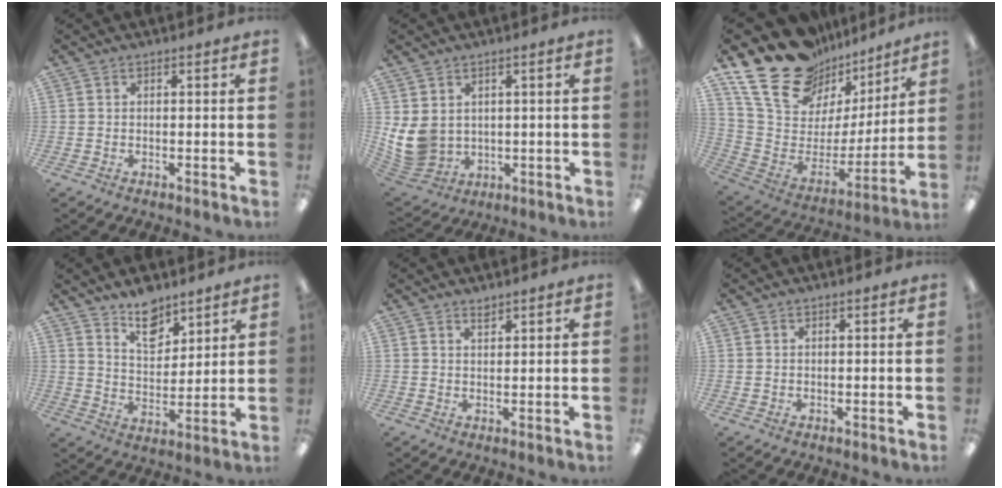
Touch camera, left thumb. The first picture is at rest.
{"total": 9.1, "force": [1.7, 7.7, 4.6], "torque": [-0.124, -0.014, 0.037]}
{"total": 22.7, "force": [16.8, 12.2, 9.1], "torque": [-0.156, -0.121, 0.312]}
{"total": 10.2, "force": [8.1, 5.1, 3.4], "torque": [-0.047, -0.051, 0.149]}
{"total": 1.8, "force": [1.8, 0.5, 0.3], "torque": [0.000, -0.007, 0.032]}
{"total": 0.8, "force": [0.5, 0.5, 0.1], "torque": [-0.002, 0.002, 0.010]}